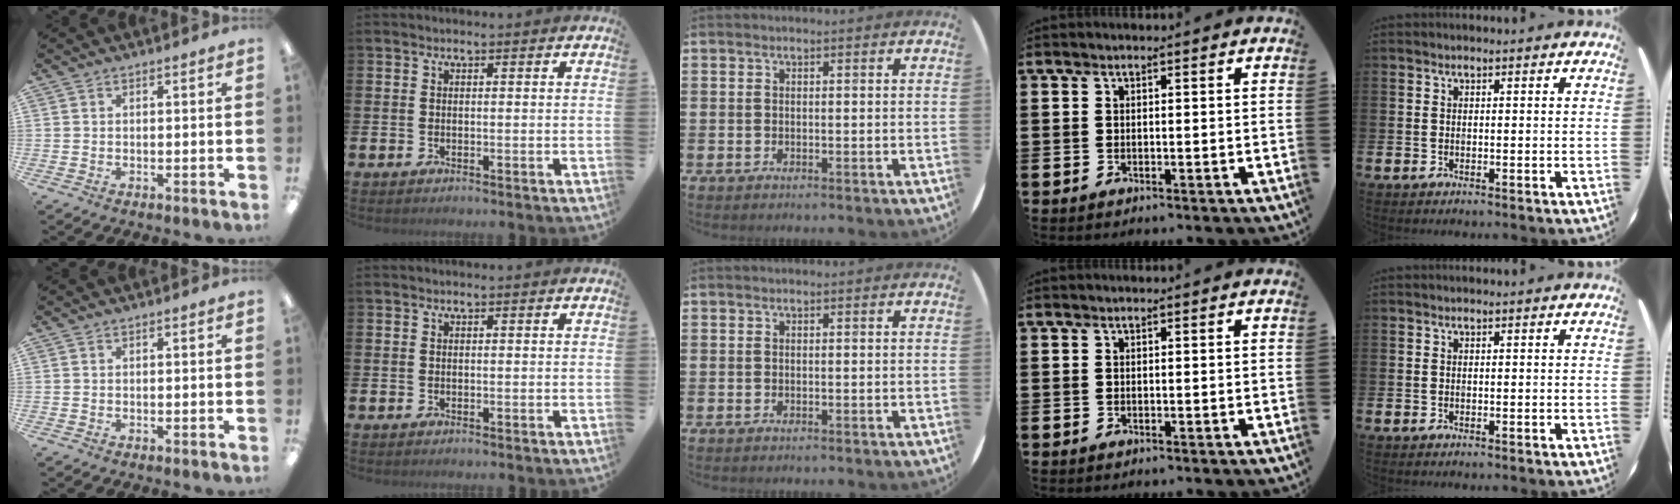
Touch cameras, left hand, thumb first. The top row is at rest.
{}